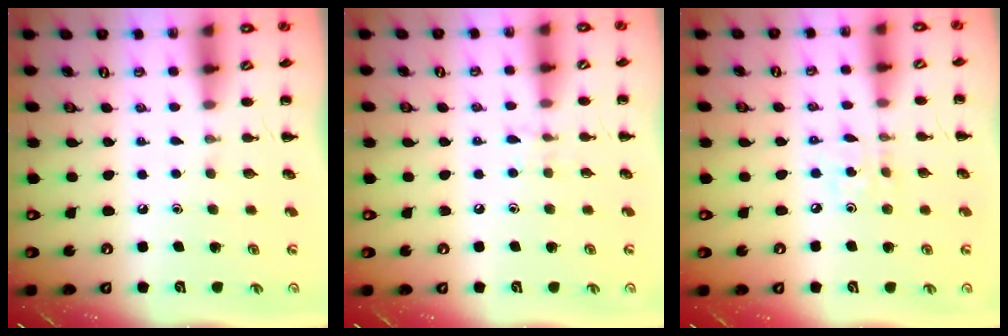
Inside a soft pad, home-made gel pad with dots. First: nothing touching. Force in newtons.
{"total": 5.4, "press": 5.2, "slide": 1.6}
{"total": 3.2, "press": 3.0, "slide": 1.0}